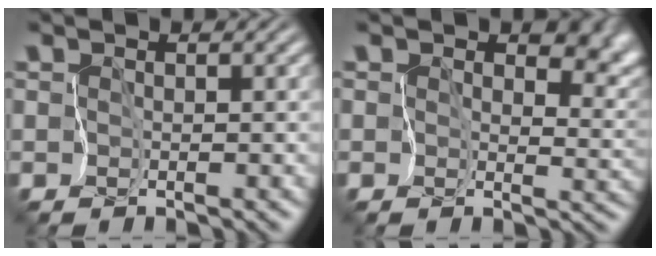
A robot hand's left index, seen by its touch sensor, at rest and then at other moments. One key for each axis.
{"total": 6.2, "fx": 2.4, "fy": 4.0, "fz": 4.1, "tx": -0.053, "ty": -0.014, "tz": 0.037}